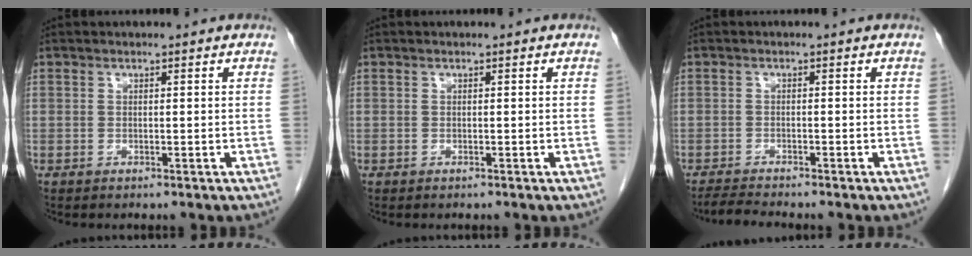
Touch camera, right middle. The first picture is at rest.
{"total": 0.0}
{"total": 2.7, "force": [-2.6, -0.7, 0.6], "torque": [-0.022, -0.017, -0.047]}